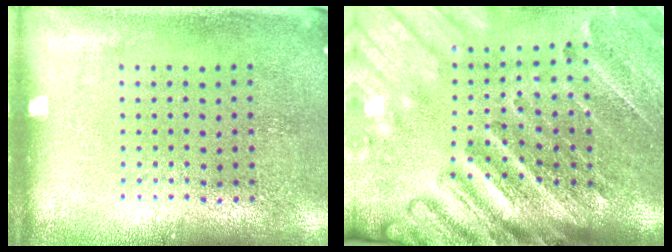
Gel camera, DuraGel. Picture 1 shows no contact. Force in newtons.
{"total": 4.4, "press": 3.3, "slide": 2.9}